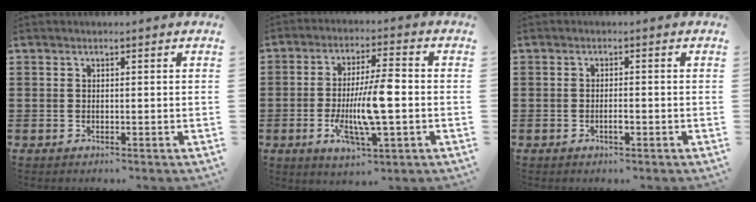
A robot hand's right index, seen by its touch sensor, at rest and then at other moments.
{"total": 9.9, "force": [-1.8, 2.7, 9.4], "torque": [-0.177, -0.009, -0.035]}
{"total": 1.5, "force": [-0.7, 0.3, 1.3], "torque": [-0.026, -0.002, -0.012]}